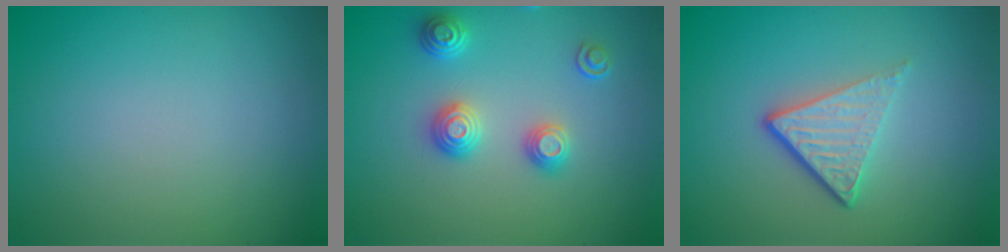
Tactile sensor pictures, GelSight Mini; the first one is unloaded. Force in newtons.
{"total": 3.0, "press": 2.6, "slide": 1.3}
{"total": 4.1, "press": 2.6, "slide": 3.2}